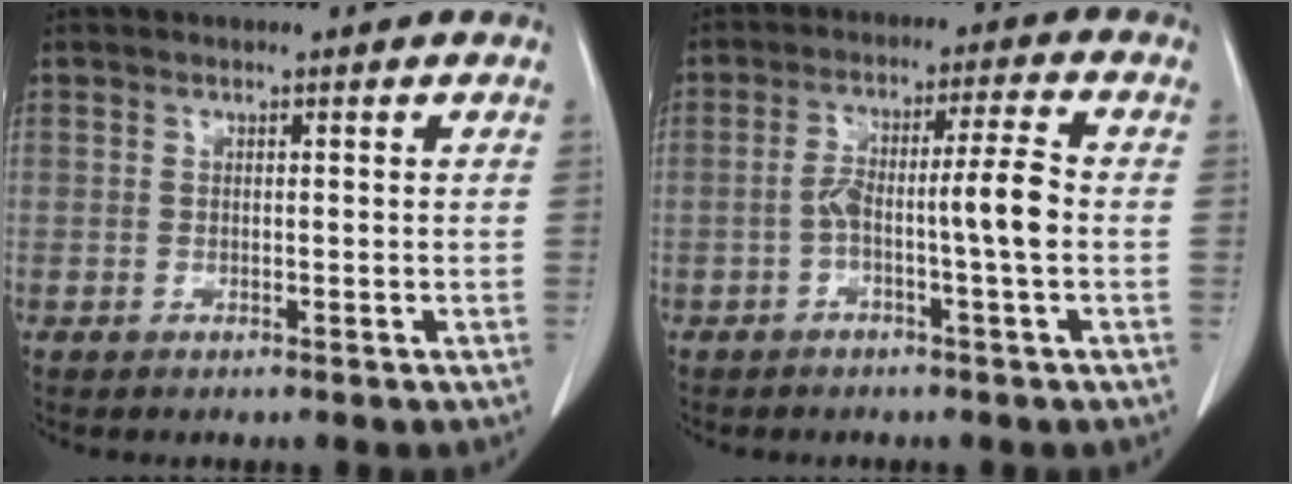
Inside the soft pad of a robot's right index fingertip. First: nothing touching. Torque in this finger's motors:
{"motor_torque": [0.28, 0.01, 0.18, 0.08]}